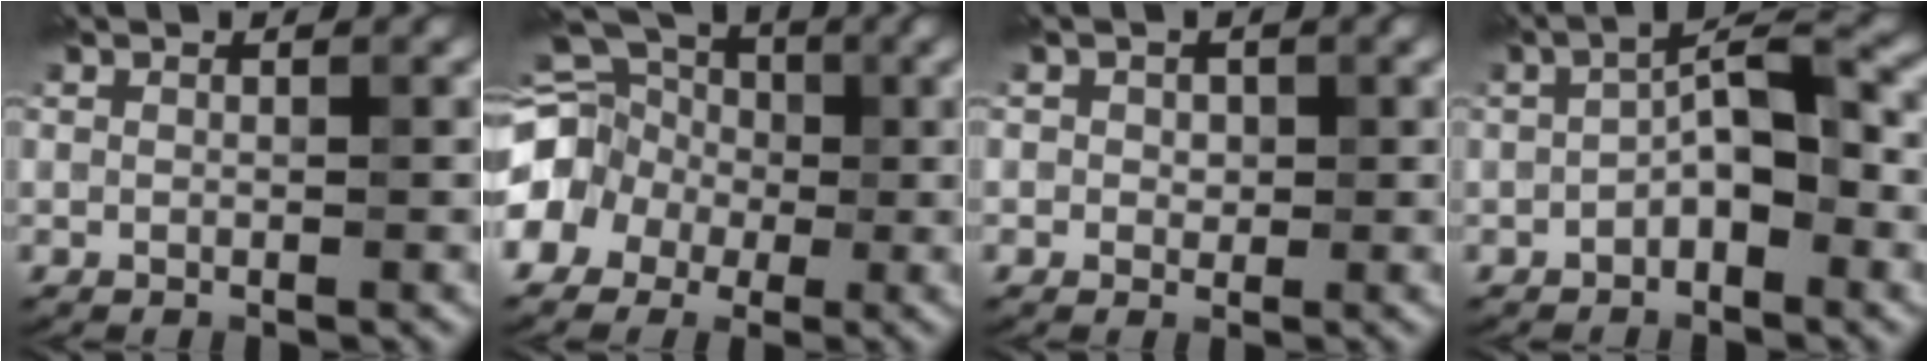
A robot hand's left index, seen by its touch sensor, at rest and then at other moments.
{"total": 13.9, "force": [-1.2, 12.4, 6.0], "torque": [-0.138, 0.002, -0.062]}
{"total": 1.1, "force": [0.2, 1.0, 0.4], "torque": [-0.003, -0.002, 0.001]}
{"total": 4.0, "force": [-1.3, 1.5, 3.5], "torque": [-0.058, 0.017, -0.029]}